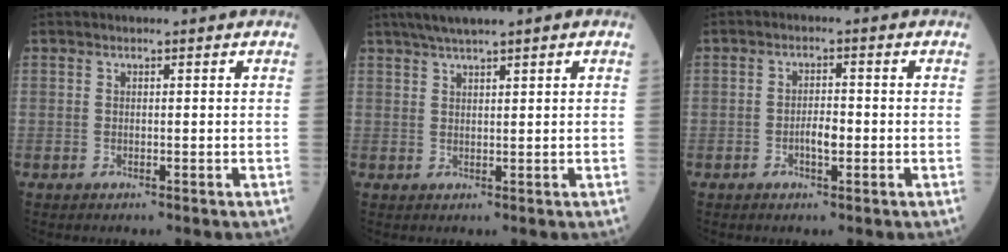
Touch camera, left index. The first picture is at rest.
{"total": 5.0, "force": [3.8, 0.0, 3.3], "torque": [-0.061, 0.020, 0.066]}
{"total": 2.5, "force": [-1.0, 0.8, 2.2], "torque": [-0.037, 0.001, -0.018]}